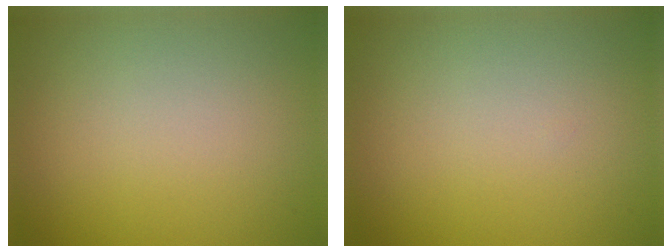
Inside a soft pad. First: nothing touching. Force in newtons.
{"total": 0.0}